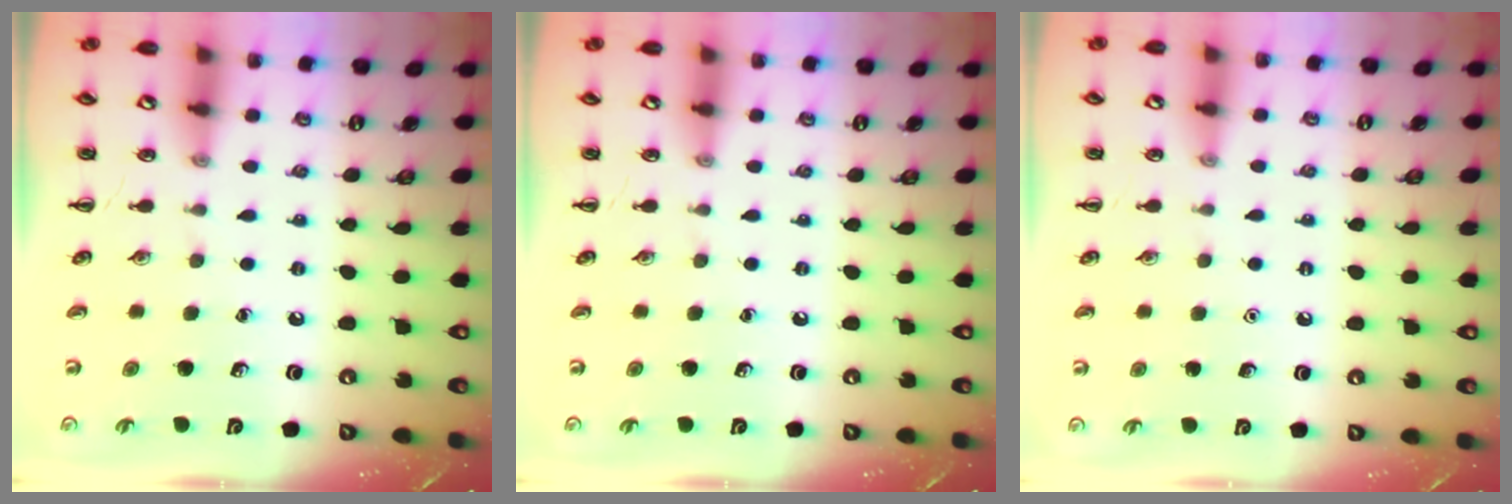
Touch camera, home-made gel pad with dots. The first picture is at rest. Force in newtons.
{"total": 0.0}
{"total": 1.6, "press": 1.5, "slide": 0.1}